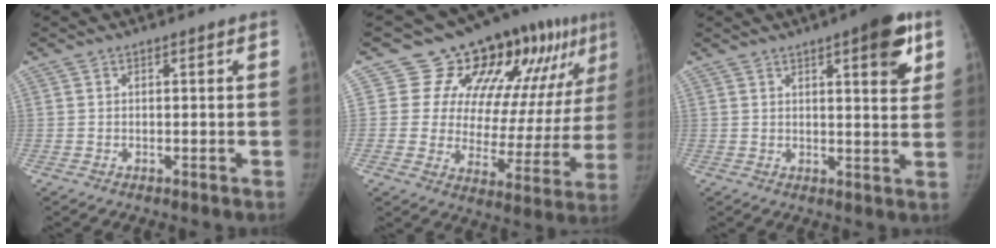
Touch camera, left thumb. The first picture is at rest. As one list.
[{"total": 21.7, "force": [12.5, 10.8, 14.1], "torque": [-0.130, -0.041, 0.172]}, {"total": 9.6, "force": [4.7, 2.8, 7.9], "torque": [-0.080, -0.016, 0.056]}]